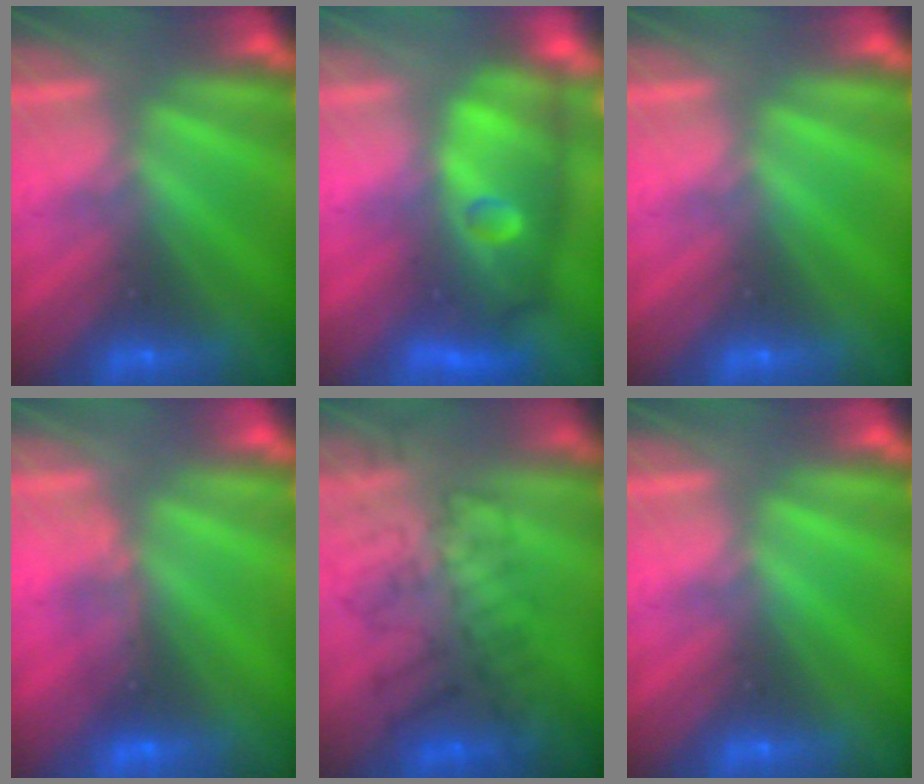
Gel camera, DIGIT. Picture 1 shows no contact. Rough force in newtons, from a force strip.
{"total": 7.6}
{"total": 0.0}
{"total": 3.0}
{"total": 4.5}
{"total": 0.0}